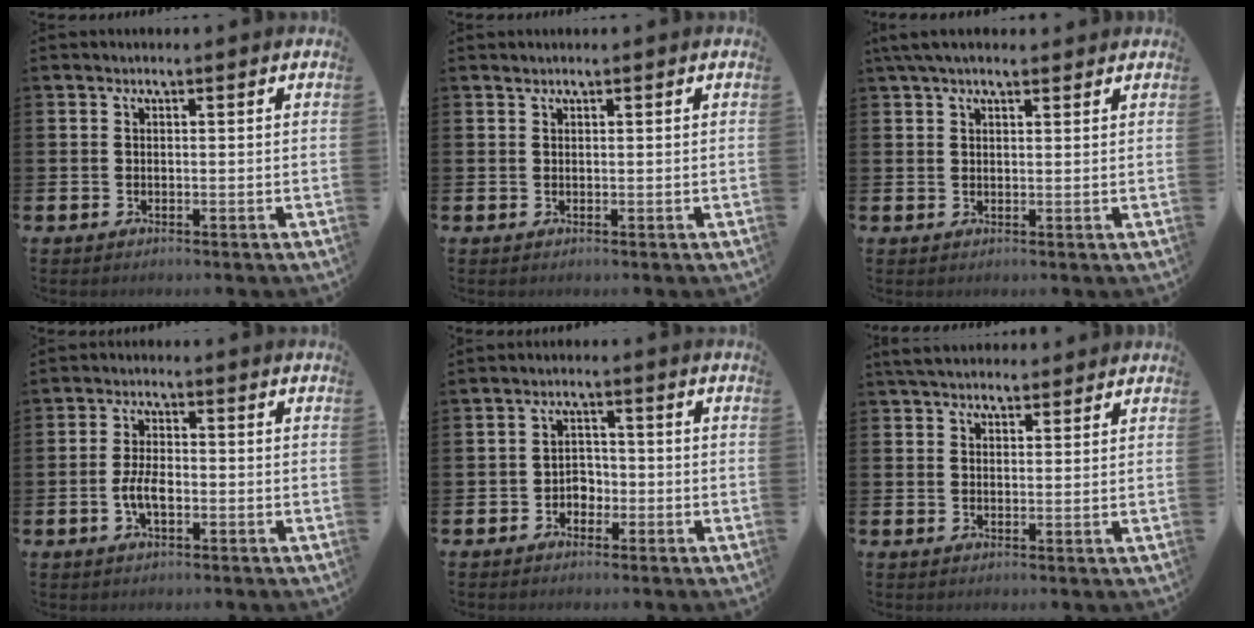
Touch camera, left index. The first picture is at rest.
{"total": 0.5, "force": [0.5, 0.0, 0.1], "torque": [-0.001, 0.001, 0.010]}
{"total": 3.5, "force": [2.7, 1.1, 1.9], "torque": [-0.043, 0.002, 0.050]}
{"total": 3.8, "force": [-0.9, 1.7, 3.3], "torque": [-0.057, -0.001, -0.020]}
{"total": 2.6, "force": [-1.5, 2.0, 0.8], "torque": [-0.020, 0.007, -0.036]}
{"total": 4.1, "force": [3.8, 1.3, 0.9], "torque": [-0.028, -0.008, 0.073]}